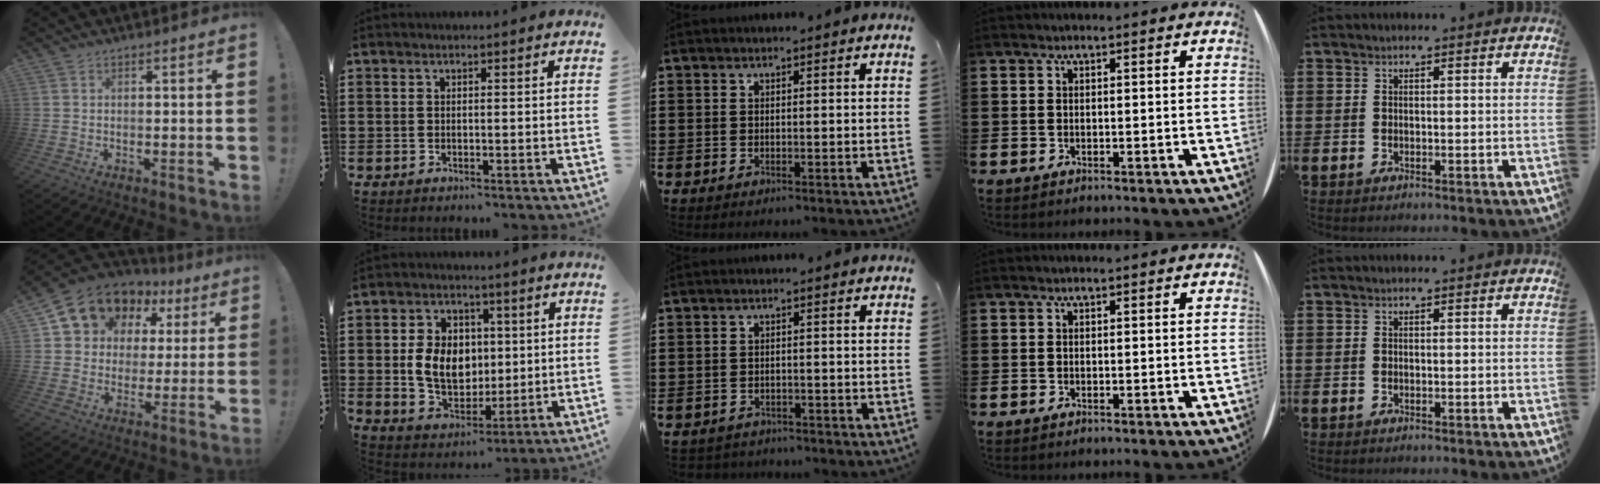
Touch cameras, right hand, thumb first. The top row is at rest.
{"thumb": {"total": 12.6, "force": [7.8, 9.0, 4.0], "torque": [-0.071, -0.054, 0.157]}, "index": {"total": 8.5, "force": [0.4, 6.6, 5.4], "torque": [-0.115, 0.010, 0.003]}, "middle": {"total": 1.8, "force": [-1.8, 0.3, -0.2], "torque": [-0.003, 0.000, -0.041]}}